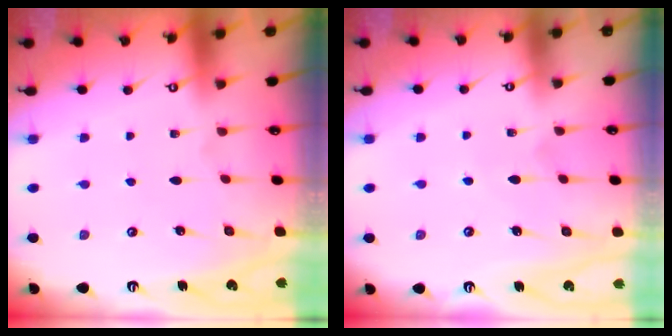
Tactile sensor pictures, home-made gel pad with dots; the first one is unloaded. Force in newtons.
{"total": 4.7, "press": 4.7, "slide": 0.6}